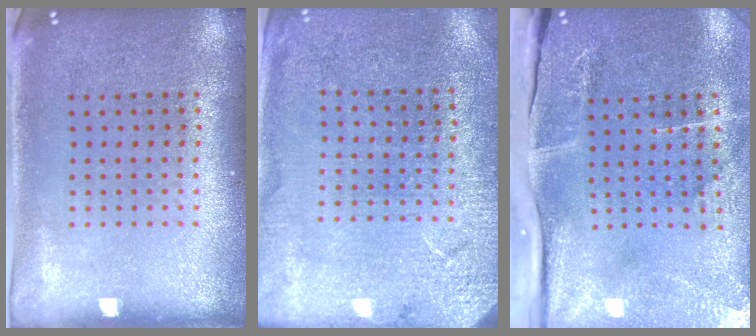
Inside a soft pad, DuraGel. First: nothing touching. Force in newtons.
{"total": 2.7, "press": 2.7, "slide": 0.1}
{"total": 4.9, "press": 3.9, "slide": 3.0}